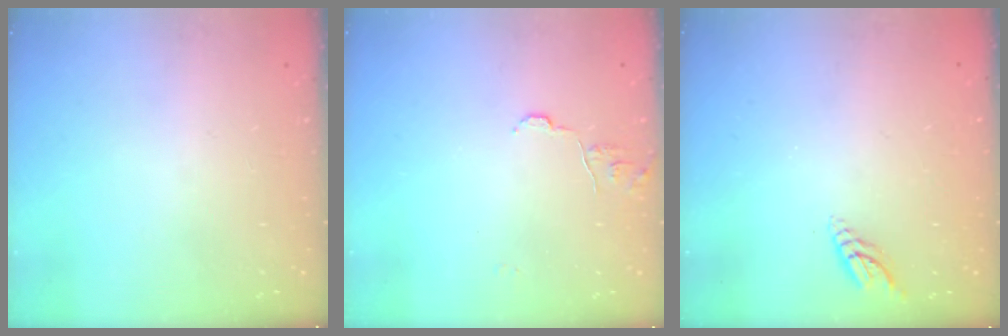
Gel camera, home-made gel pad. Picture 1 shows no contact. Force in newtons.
{"total": 6.9, "press": 6.9, "slide": 0.5}
{"total": 4.3, "press": 4.3, "slide": 0.3}